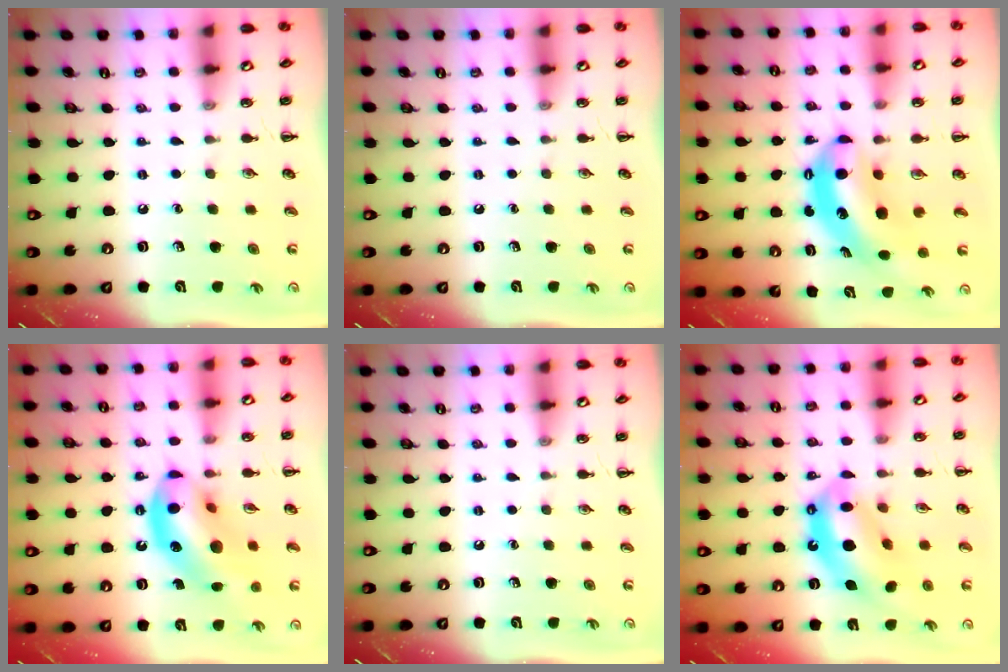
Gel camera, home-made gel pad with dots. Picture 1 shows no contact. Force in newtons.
{"total": 0.0}
{"total": 7.9, "press": 7.7, "slide": 2.0}
{"total": 16.6, "press": 16.0, "slide": 4.3}
{"total": 0.0}
{"total": 14.2, "press": 13.7, "slide": 4.0}